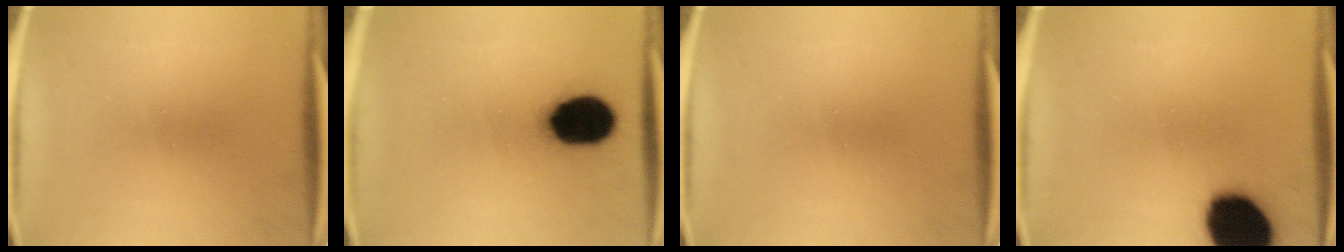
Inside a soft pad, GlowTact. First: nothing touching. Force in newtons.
{"total": 15.6}
{"total": 0.0}
{"total": 19.7}